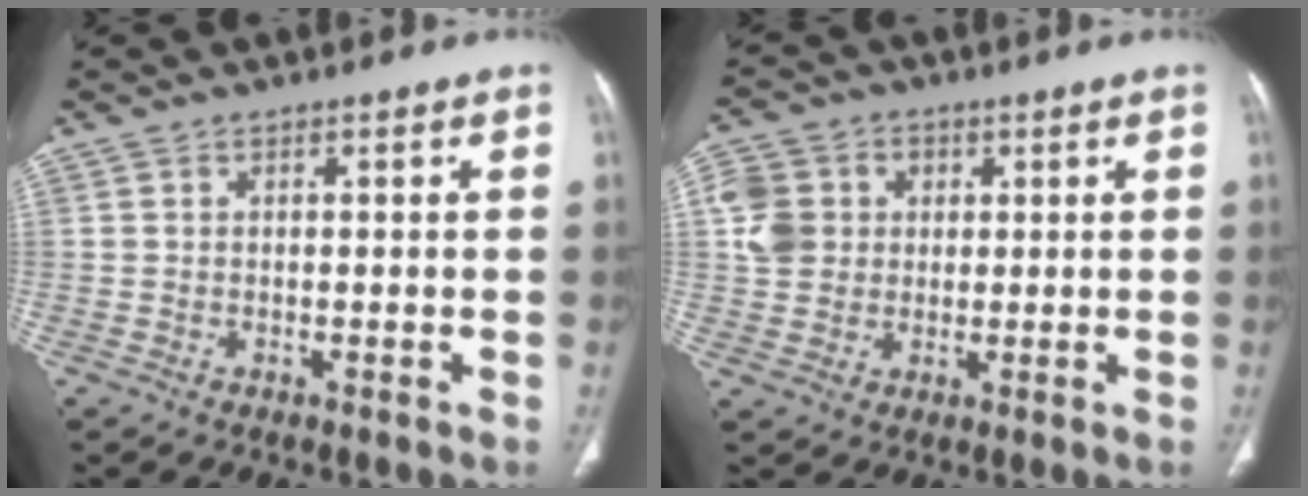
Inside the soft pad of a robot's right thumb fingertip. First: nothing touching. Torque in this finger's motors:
{"motor_torque": [1.08, 1.00, 0.68, 0.47, 0.03]}